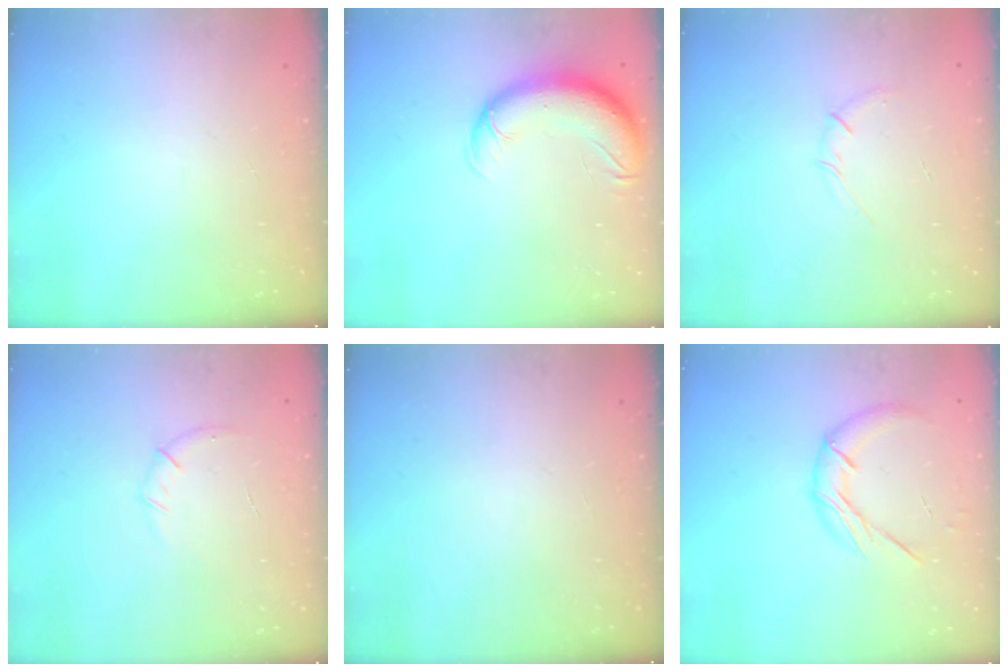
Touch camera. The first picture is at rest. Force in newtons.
{"total": 12.1, "press": 11.8, "slide": 2.5}
{"total": 5.1, "press": 4.9, "slide": 1.4}
{"total": 6.8, "press": 6.6, "slide": 1.9}
{"total": 0.0}
{"total": 10.9, "press": 10.9, "slide": 0.7}